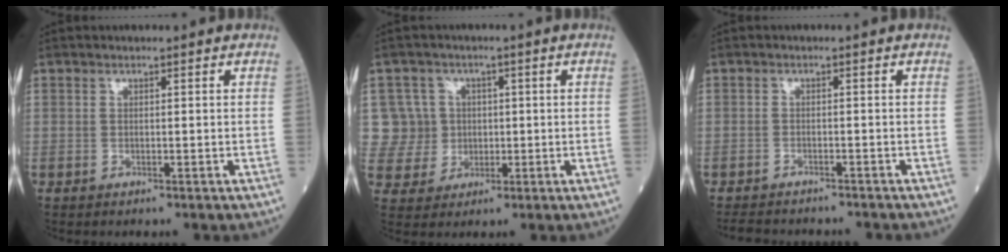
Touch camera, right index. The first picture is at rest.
{"total": 6.9, "force": [1.1, 6.8, 0.0], "torque": [0.004, 0.021, 0.026]}
{"total": 7.3, "force": [-6.8, 1.9, 2.0], "torque": [-0.025, -0.007, -0.096]}